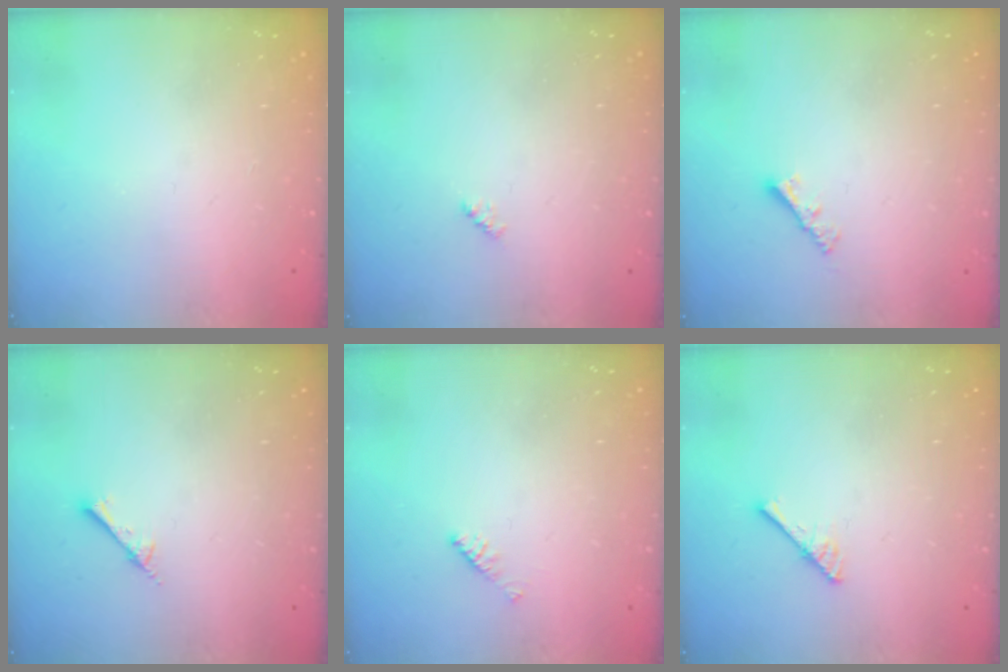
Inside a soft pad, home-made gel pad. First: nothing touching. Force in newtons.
{"total": 2.4, "press": 2.4, "slide": 0.4}
{"total": 3.5, "press": 3.5, "slide": 0.3}
{"total": 2.6, "press": 2.6, "slide": 0.3}
{"total": 4.1, "press": 4.0, "slide": 0.6}
{"total": 4.2, "press": 4.2, "slide": 0.4}